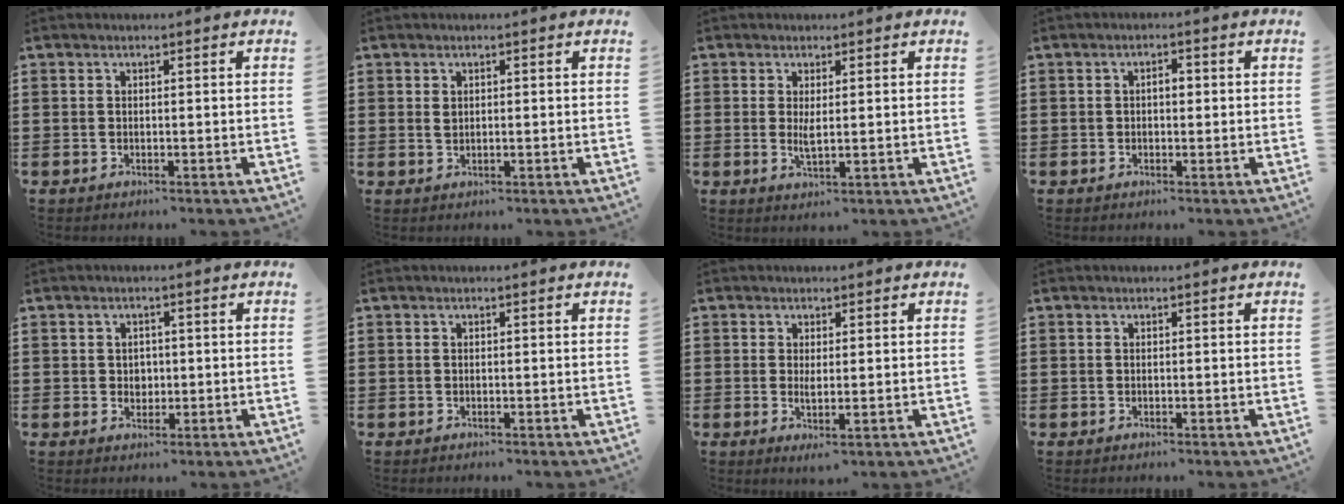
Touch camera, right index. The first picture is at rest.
{"total": 1.0, "force": [0.2, 0.4, 0.9], "torque": [-0.018, 0.004, 0.002]}
{"total": 2.3, "force": [0.4, 0.3, 2.2], "torque": [-0.050, -0.006, 0.005]}
{"total": 1.9, "force": [0.0, 0.8, 1.7], "torque": [-0.032, 0.005, -0.002]}
{"total": 1.6, "force": [0.1, 1.4, 0.7], "torque": [-0.018, 0.008, 0.000]}
{"total": 0.0}
{"total": 1.8, "force": [0.3, 0.2, 1.7], "torque": [-0.035, 0.000, 0.005]}
{"total": 0.0}